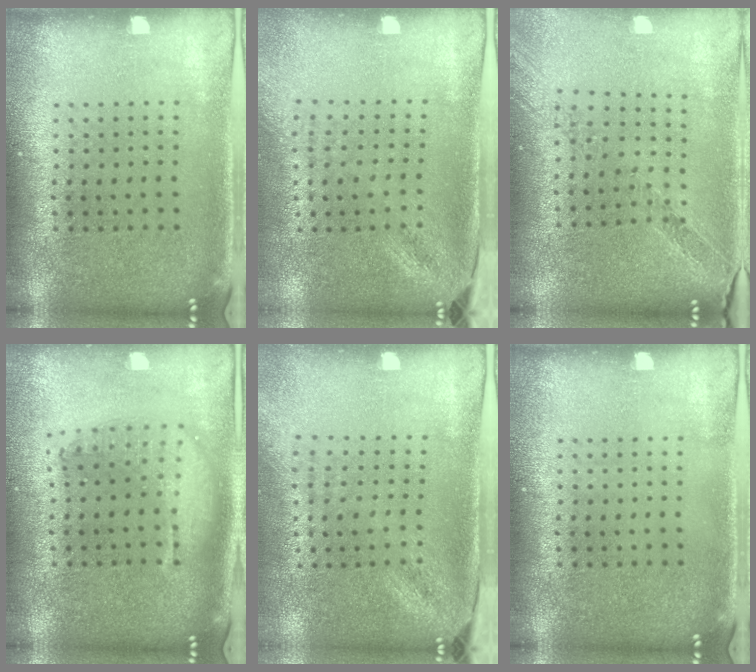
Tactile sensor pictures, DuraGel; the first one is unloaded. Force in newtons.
{"total": 1.8, "press": 1.4, "slide": 1.2}
{"total": 0.6, "press": 0.6, "slide": 0.1}
{"total": 1.8, "press": 1.5, "slide": 0.9}
{"total": 1.9, "press": 1.5, "slide": 1.2}
{"total": 0.0}